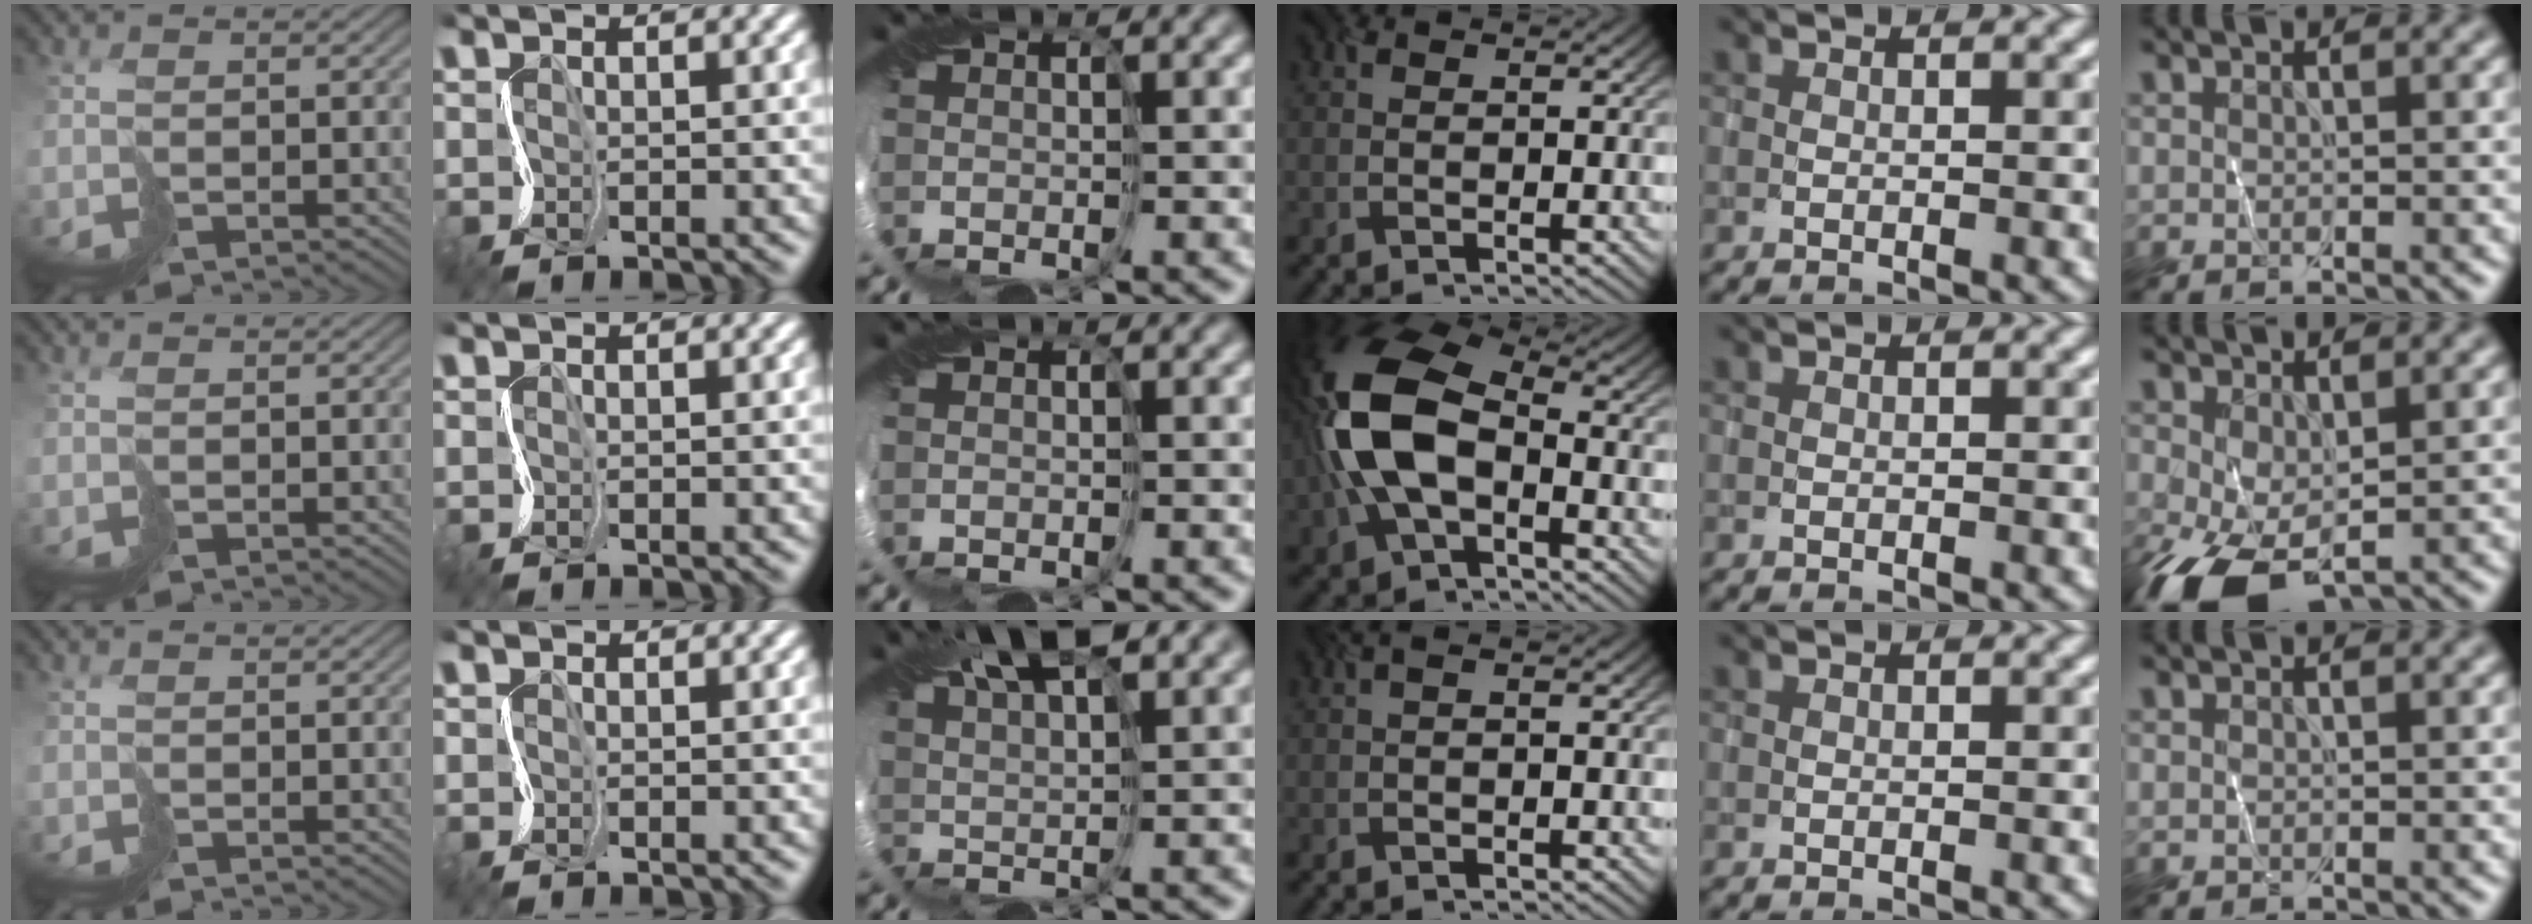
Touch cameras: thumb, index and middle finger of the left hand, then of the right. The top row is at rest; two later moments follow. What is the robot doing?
{"motion": "cut", "object": "receipt paper"}